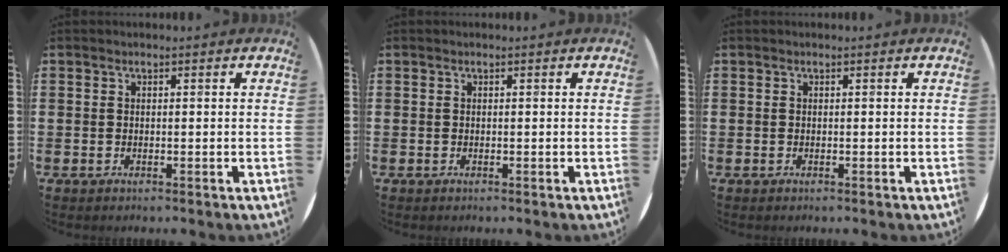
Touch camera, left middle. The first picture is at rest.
{"total": 0.0}
{"total": 0.0}